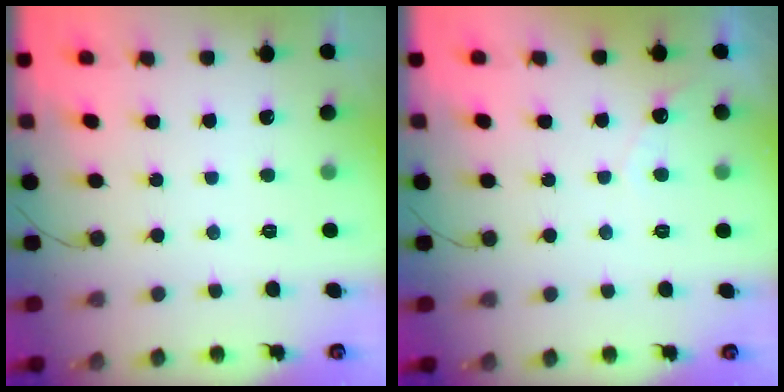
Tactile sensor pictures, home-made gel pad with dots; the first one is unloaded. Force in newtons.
{"total": 3.8, "press": 3.8, "slide": 0.3}